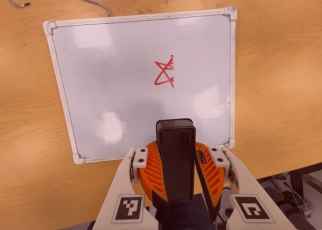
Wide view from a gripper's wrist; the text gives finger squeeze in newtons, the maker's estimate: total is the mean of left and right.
{"total": 11.3, "left": 11.2, "right": 11.3}